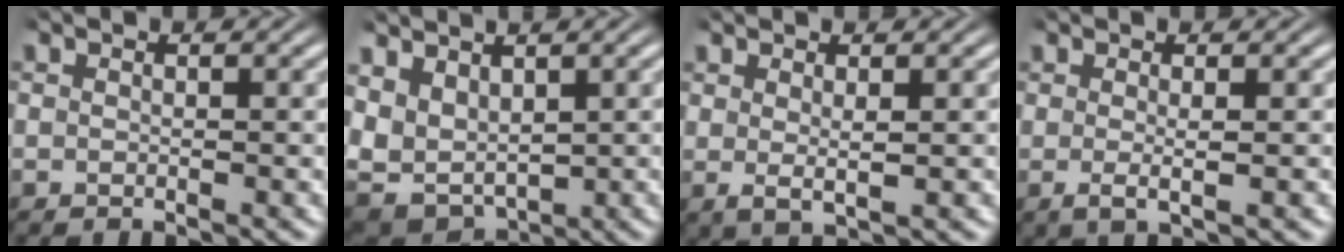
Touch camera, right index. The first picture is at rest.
{"total": 7.8, "force": [0.2, 6.5, 4.2], "torque": [-0.125, -0.034, 0.014]}
{"total": 1.6, "force": [0.6, 0.0, 1.5], "torque": [-0.028, -0.009, 0.020]}
{"total": 1.7, "force": [0.0, 0.1, 1.7], "torque": [-0.038, -0.008, 0.004]}